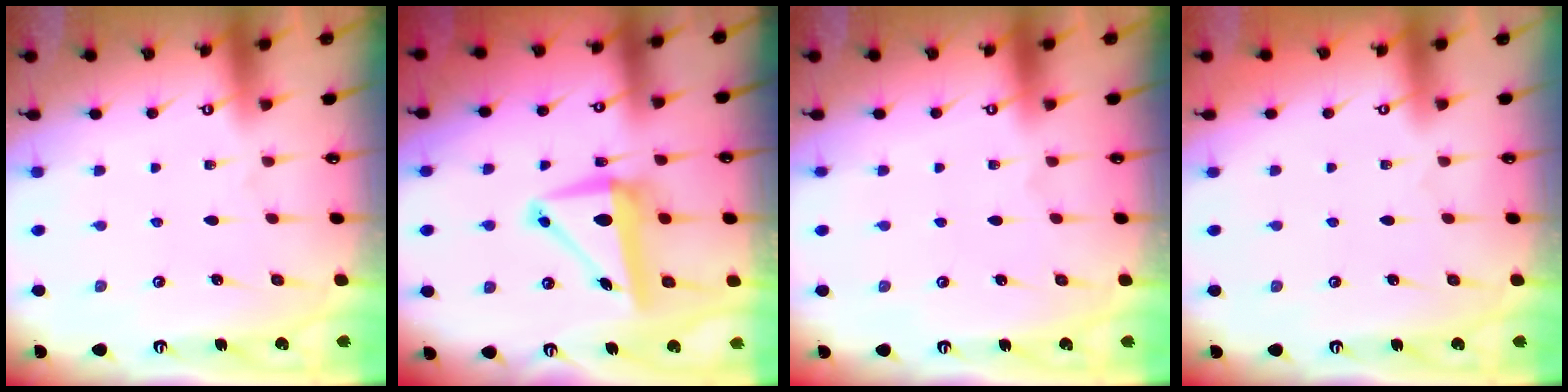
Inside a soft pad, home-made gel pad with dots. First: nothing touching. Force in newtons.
{"total": 8.5, "press": 8.2, "slide": 2.1}
{"total": 0.0}
{"total": 0.0}